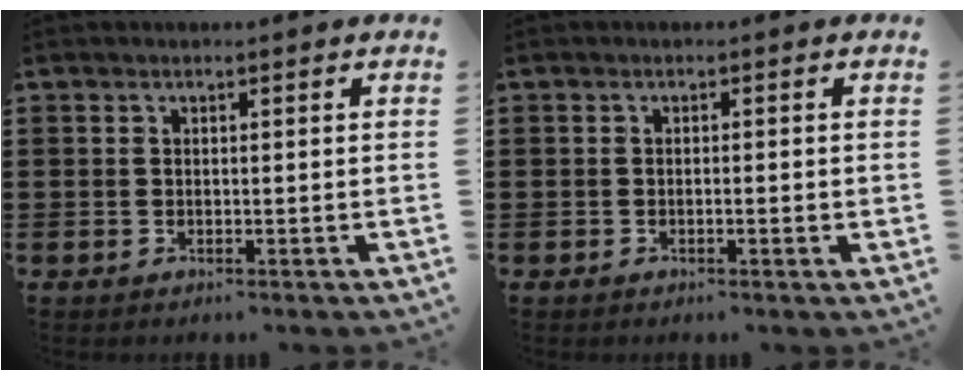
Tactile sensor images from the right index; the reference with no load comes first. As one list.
[{"total": 0.8, "force": [-0.3, 0.1, 0.8], "torque": [-0.013, -0.005, -0.005]}]